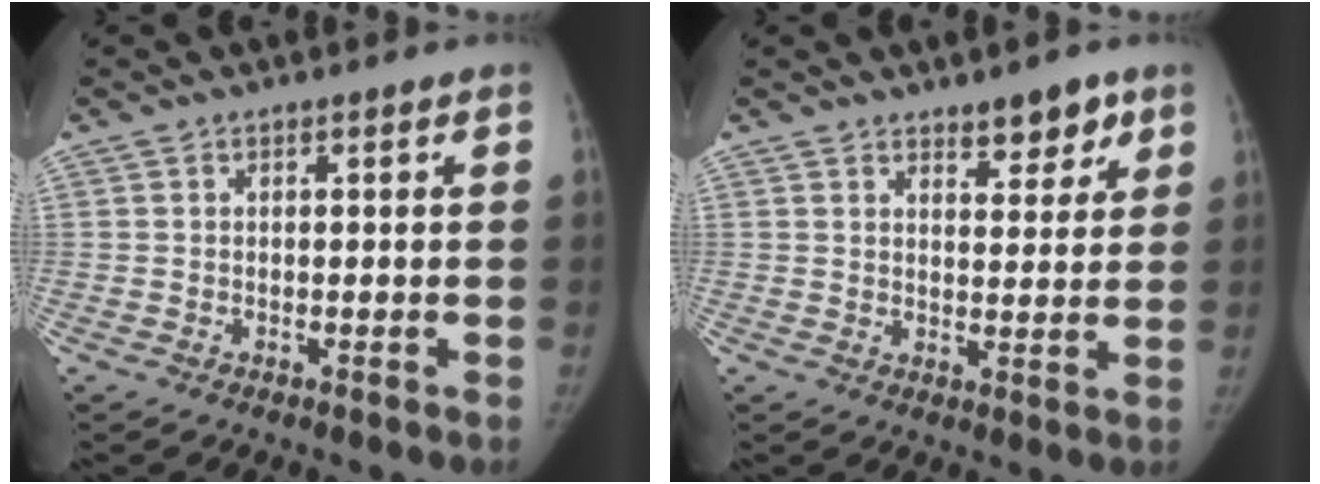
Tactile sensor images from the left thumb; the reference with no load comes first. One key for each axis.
{"total": 5.6, "fx": 3.9, "fy": 2.5, "fz": 3.2, "tx": -0.011, "ty": -0.026, "tz": 0.056}